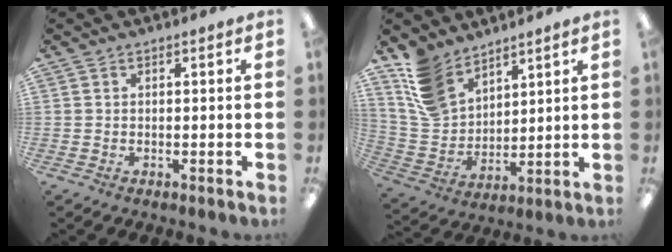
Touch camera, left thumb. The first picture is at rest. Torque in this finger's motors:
{"motor_torque": [0.10, -0.09, -0.19, -0.20, -0.02]}